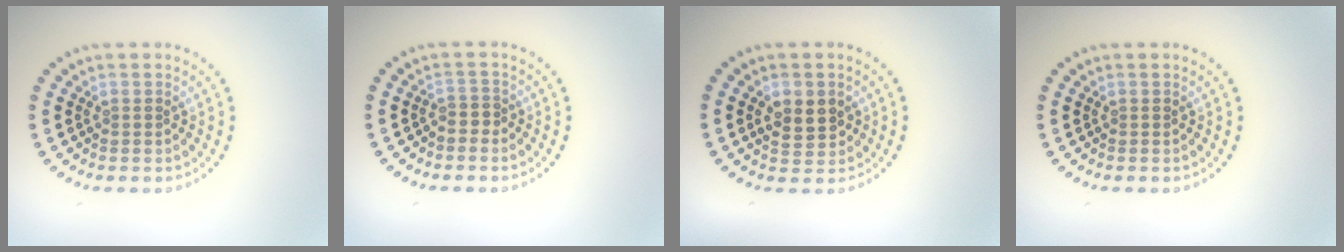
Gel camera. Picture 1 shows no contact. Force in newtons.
{"total": 1.0, "press": 0.7, "slide": 0.7}
{"total": 2.9, "press": 2.9, "slide": 0.4}
{"total": 0.0}